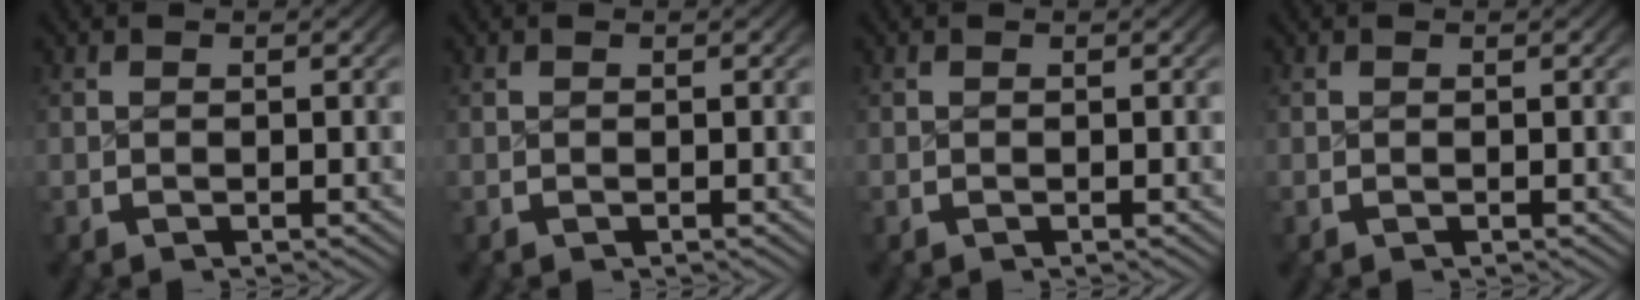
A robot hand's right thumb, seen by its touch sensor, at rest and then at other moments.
{"total": 0.0}
{"total": 0.0}
{"total": 0.0}